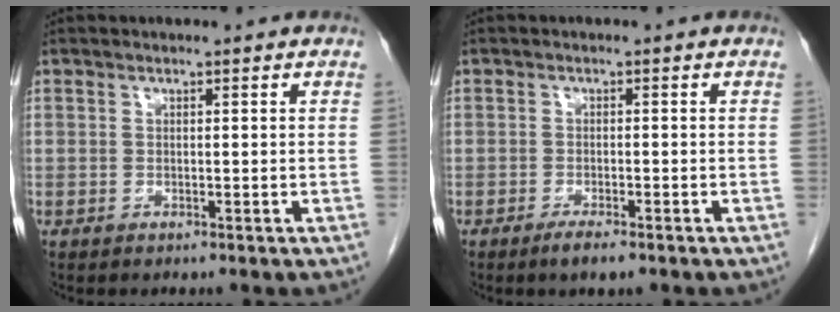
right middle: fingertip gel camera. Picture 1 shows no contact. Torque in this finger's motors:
{"motor_torque": [0.44, -0.23, 0.01, 0.03]}